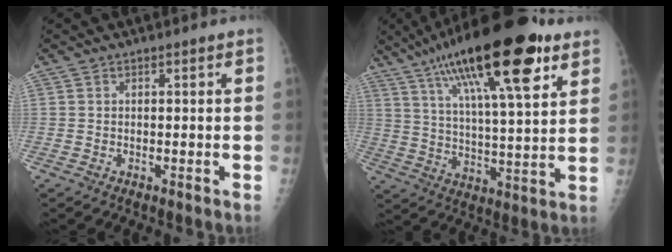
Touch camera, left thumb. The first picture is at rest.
{"total": 25.6, "force": [14.0, 6.7, 20.3], "torque": [-0.332, -0.022, 0.230]}